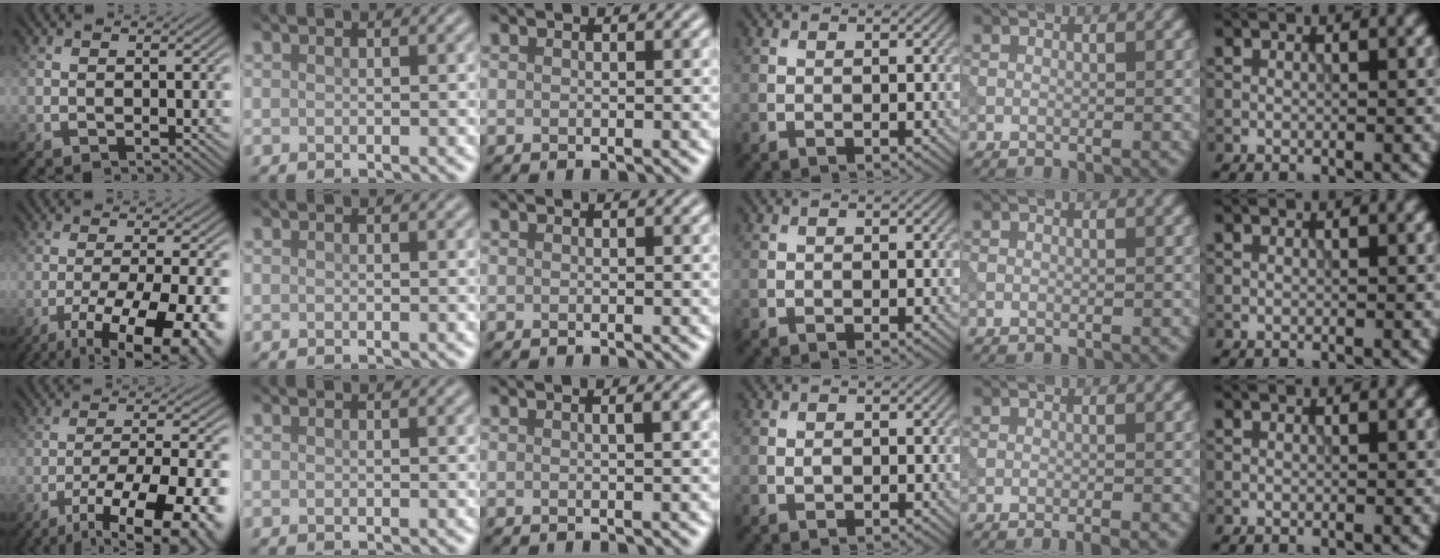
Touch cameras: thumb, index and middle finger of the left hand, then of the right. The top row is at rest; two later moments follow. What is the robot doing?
{"motion": "extract", "object": "tissue"}